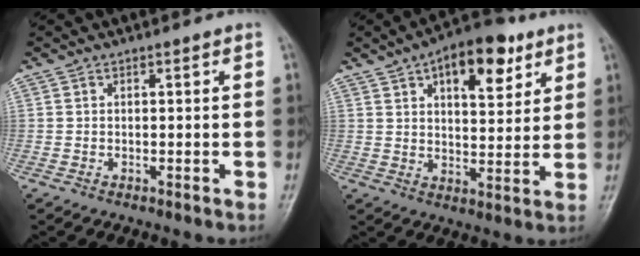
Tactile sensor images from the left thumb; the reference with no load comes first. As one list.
[{"total": 13.4, "force": [6.8, 6.6, 9.5], "torque": [-0.102, -0.018, 0.097]}]